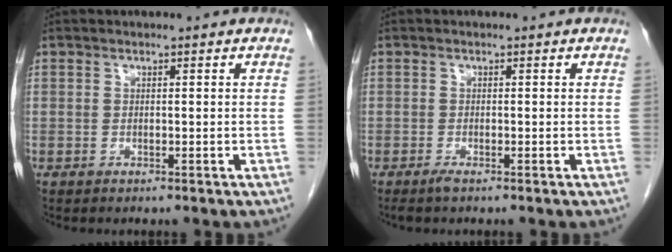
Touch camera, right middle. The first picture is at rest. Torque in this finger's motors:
{"motor_torque": [0.31, -0.07, -0.02, 0.02]}